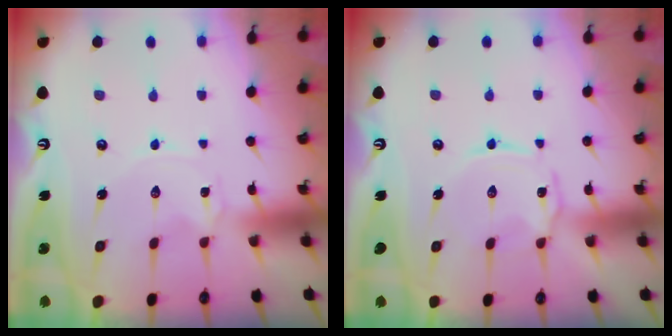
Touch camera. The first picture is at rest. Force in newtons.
{"total": 1.7, "press": 1.7, "slide": 0.4}